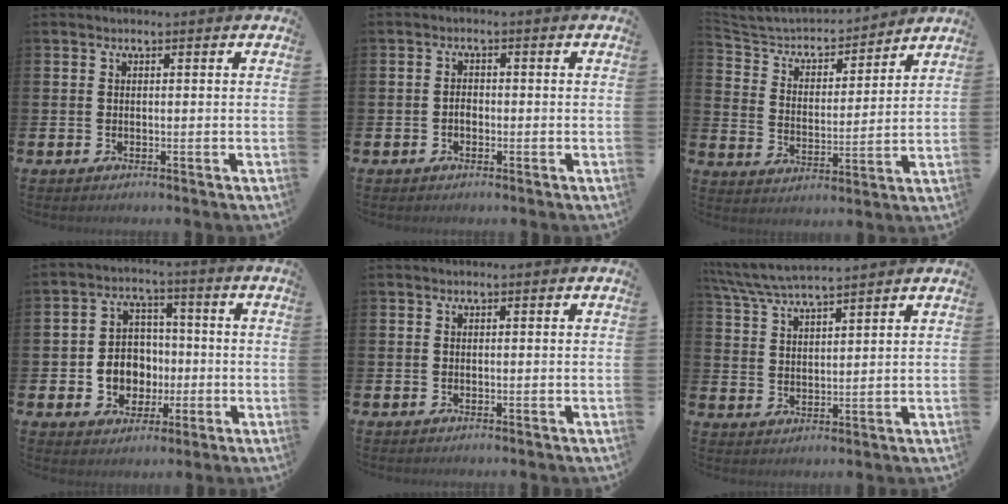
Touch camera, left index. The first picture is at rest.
{"total": 1.4, "force": [-0.5, 1.0, 0.9], "torque": [-0.013, 0.002, -0.012]}
{"total": 5.1, "force": [4.7, 1.8, 0.7], "torque": [-0.049, -0.040, 0.075]}
{"total": 6.3, "force": [-0.9, 5.8, 2.4], "torque": [-0.041, 0.010, -0.023]}
{"total": 0.0}
{"total": 5.8, "force": [5.5, 0.4, 1.7], "torque": [-0.057, -0.024, 0.101]}